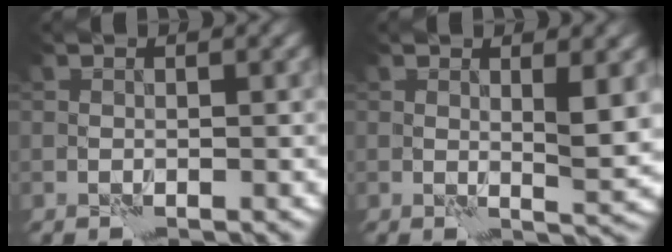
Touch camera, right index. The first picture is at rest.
{"total": 2.7, "force": [0.9, 0.4, 2.5], "torque": [-0.036, -0.009, 0.018]}